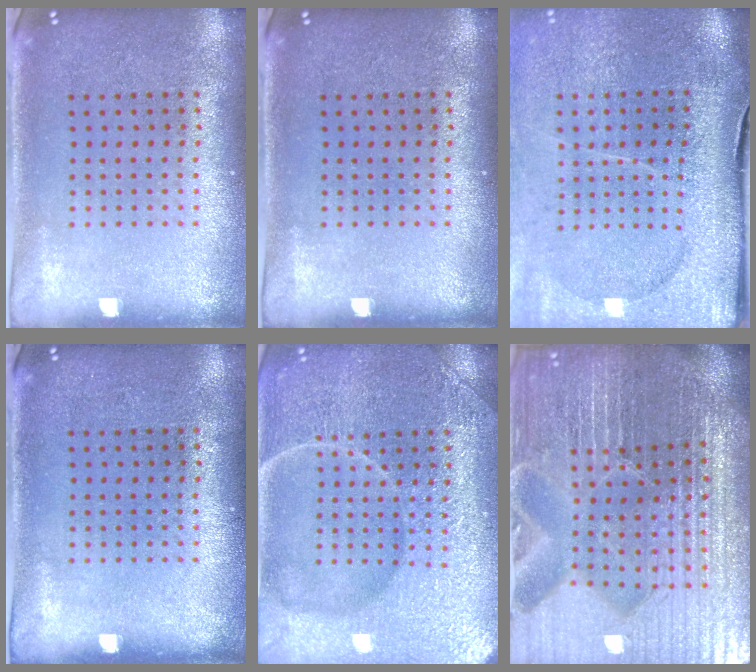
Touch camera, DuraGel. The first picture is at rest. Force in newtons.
{"total": 0.0}
{"total": 4.7, "press": 3.8, "slide": 2.7}
{"total": 0.0}
{"total": 7.6, "press": 7.5, "slide": 1.0}
{"total": 7.2, "press": 6.3, "slide": 3.4}